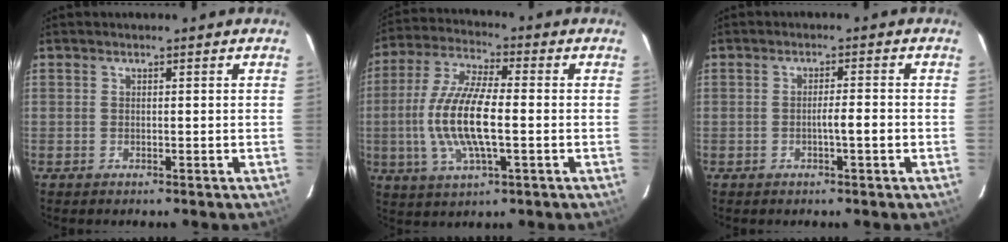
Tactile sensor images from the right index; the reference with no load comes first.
{"total": 13.0, "force": [-1.7, 3.8, 12.4], "torque": [-0.256, -0.004, -0.034]}
{"total": 2.7, "force": [-1.0, -0.1, 2.5], "torque": [-0.043, 0.002, -0.017]}